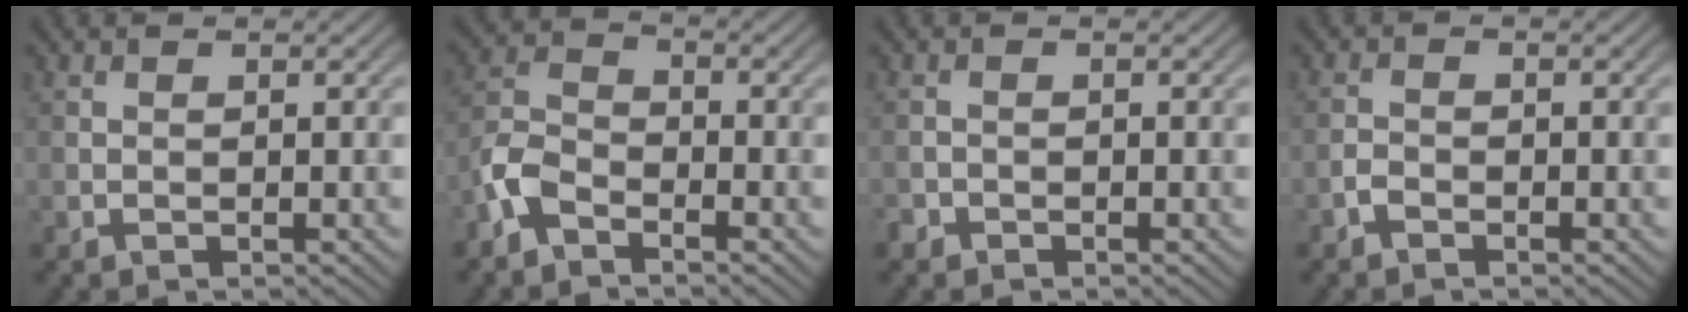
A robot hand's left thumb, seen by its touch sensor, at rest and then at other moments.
{"total": 4.6, "force": [-3.1, 2.3, 2.4], "torque": [-0.055, 0.003, -0.083]}
{"total": 1.0, "force": [-0.8, 0.6, 0.1], "torque": [-0.001, -0.002, -0.018]}
{"total": 1.3, "force": [-1.0, 0.6, 0.6], "torque": [-0.010, 0.002, -0.025]}